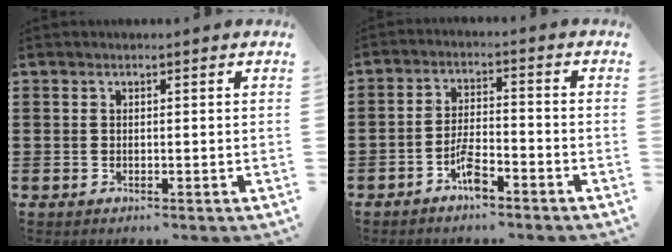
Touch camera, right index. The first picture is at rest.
{"total": 4.8, "force": [-3.3, 1.4, 3.2], "torque": [-0.067, 0.006, -0.063]}